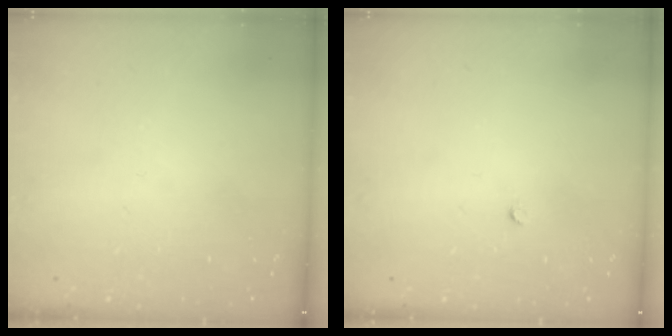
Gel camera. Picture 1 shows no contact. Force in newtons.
{"total": 2.2, "press": 2.2, "slide": 0.3}